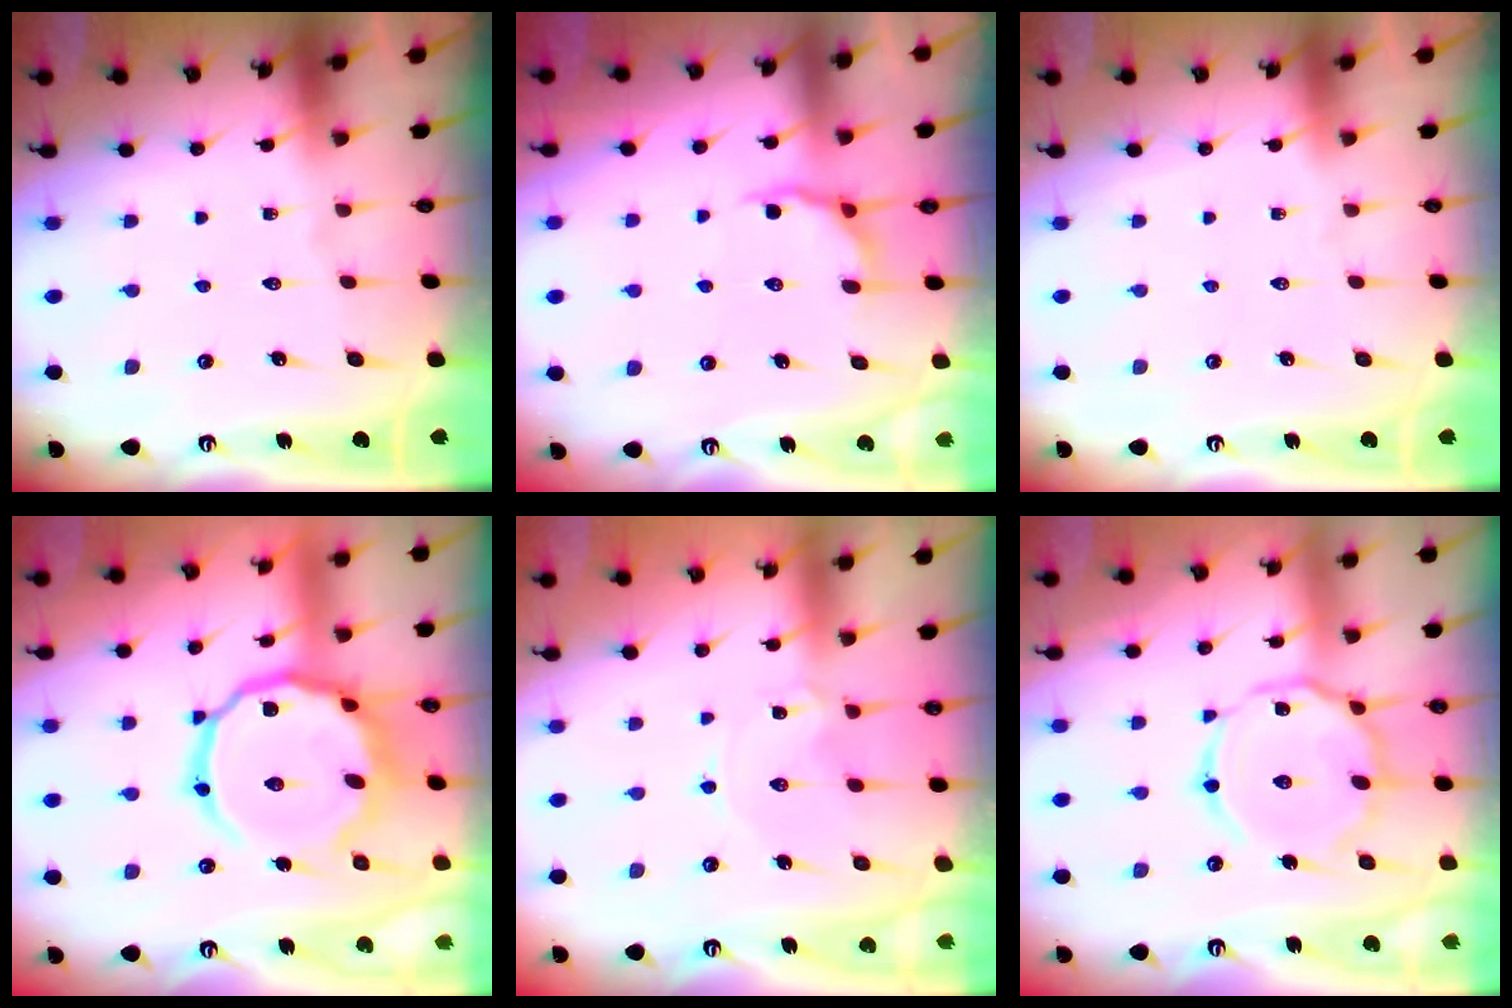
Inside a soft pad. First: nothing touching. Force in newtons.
{"total": 4.8, "press": 4.1, "slide": 2.4}
{"total": 0.0}
{"total": 17.8, "press": 17.7, "slide": 1.5}
{"total": 1.1, "press": 1.1, "slide": 0.2}
{"total": 15.2, "press": 15.1, "slide": 1.2}